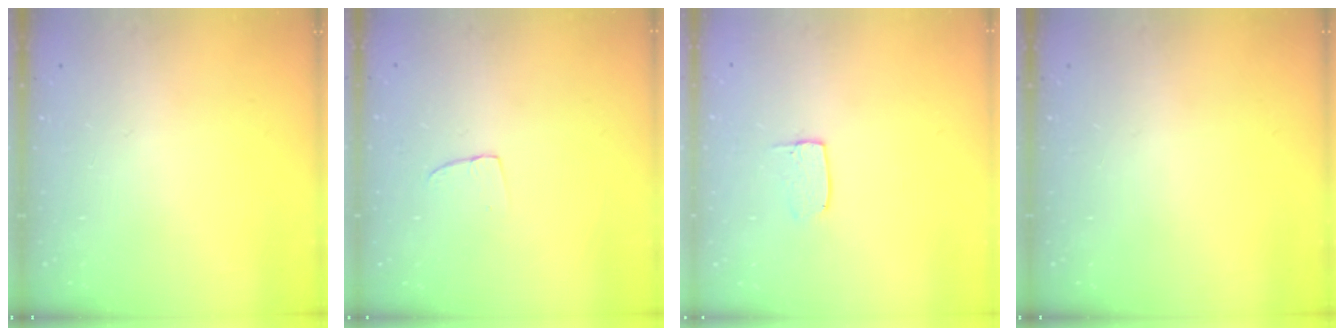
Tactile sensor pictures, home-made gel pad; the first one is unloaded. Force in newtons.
{"total": 2.9, "press": 2.9, "slide": 0.2}
{"total": 3.8, "press": 3.8, "slide": 0.2}
{"total": 0.0}